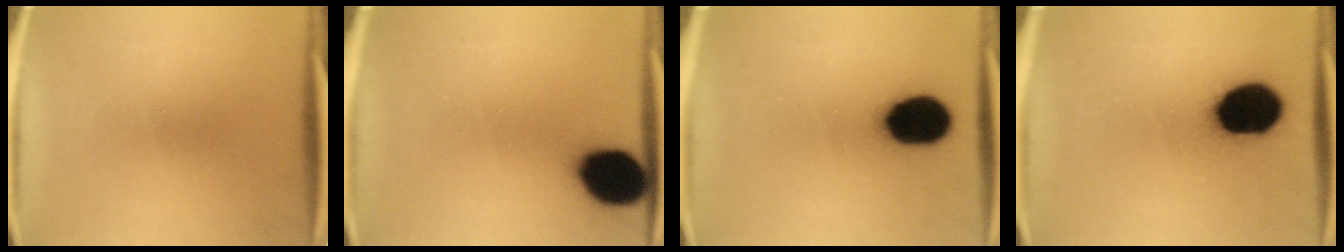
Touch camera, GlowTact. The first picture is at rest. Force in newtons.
{"total": 15.1}
{"total": 15.6}
{"total": 17.6}